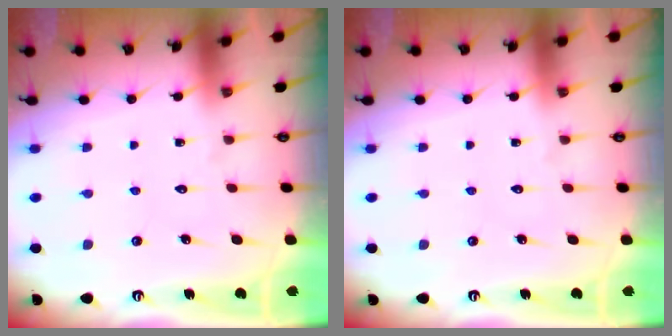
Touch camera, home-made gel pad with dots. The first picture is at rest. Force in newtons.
{"total": 0.0}